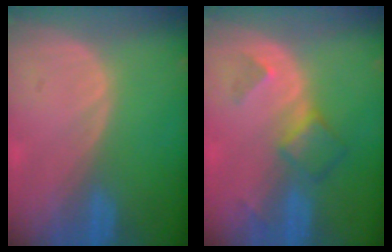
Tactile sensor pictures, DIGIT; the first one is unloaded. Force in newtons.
{"total": 4.8, "press": 4.3, "slide": 2.1}